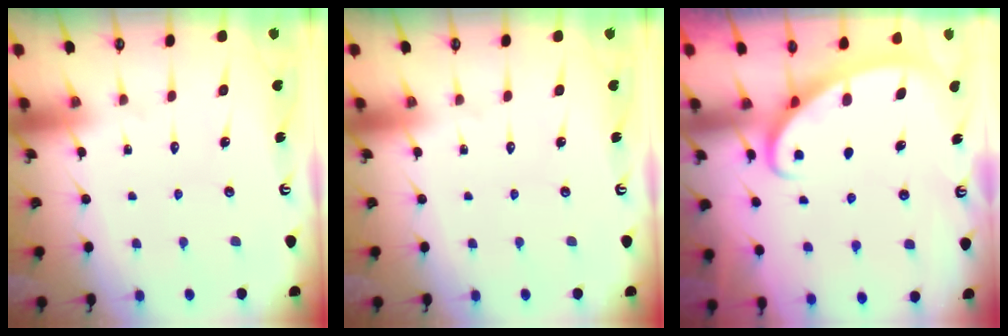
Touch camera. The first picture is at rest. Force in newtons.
{"total": 0.0}
{"total": 2.6, "press": 2.6, "slide": 0.3}